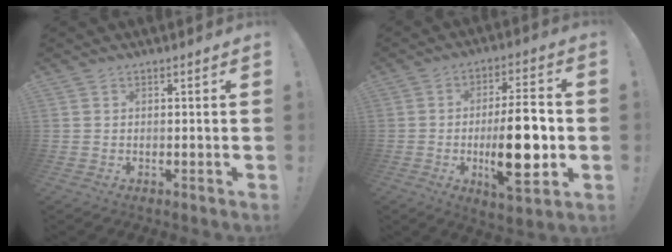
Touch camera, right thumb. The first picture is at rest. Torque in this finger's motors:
{"motor_torque": [2.41, 2.61, 0.26, -0.29, 0.44]}